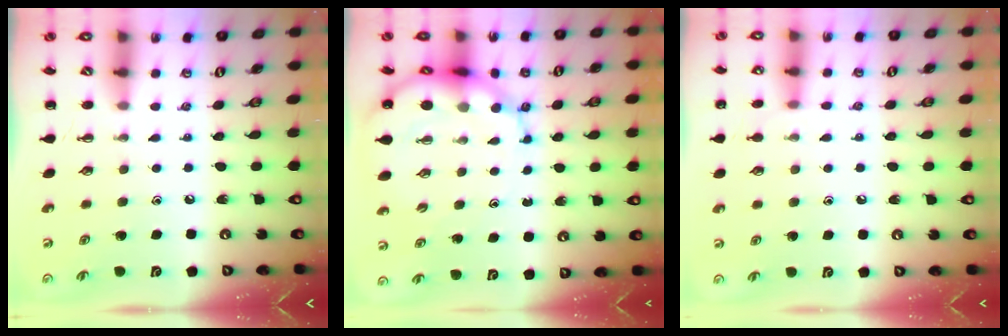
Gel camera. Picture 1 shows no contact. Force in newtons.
{"total": 9.3, "press": 8.8, "slide": 2.8}
{"total": 5.5, "press": 5.1, "slide": 2.1}